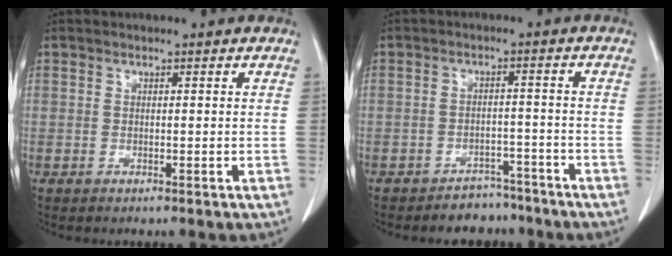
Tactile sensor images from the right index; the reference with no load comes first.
{"total": 4.7, "force": [-4.1, 2.3, 0.2], "torque": [0.002, 0.008, -0.060]}